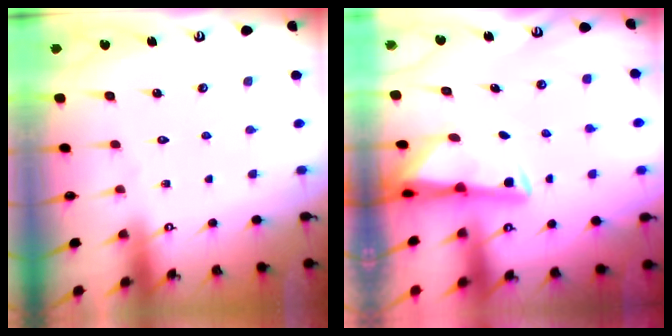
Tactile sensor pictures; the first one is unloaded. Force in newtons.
{"total": 2.9, "press": 2.9, "slide": 0.4}